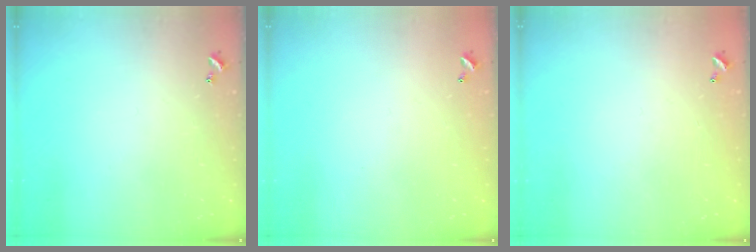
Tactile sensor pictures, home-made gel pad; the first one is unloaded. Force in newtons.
{"total": 2.8, "press": 2.8, "slide": 0.1}
{"total": 3.0, "press": 3.0, "slide": 0.1}